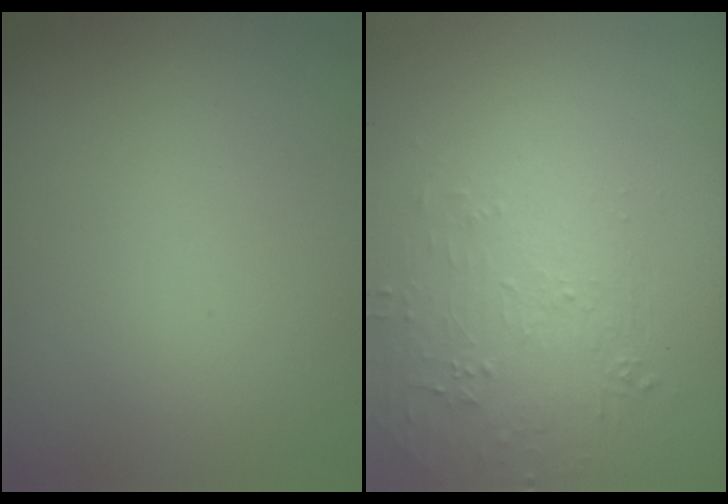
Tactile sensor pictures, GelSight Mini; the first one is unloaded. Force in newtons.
{"total": 1.9, "press": 0.8, "slide": 1.7}